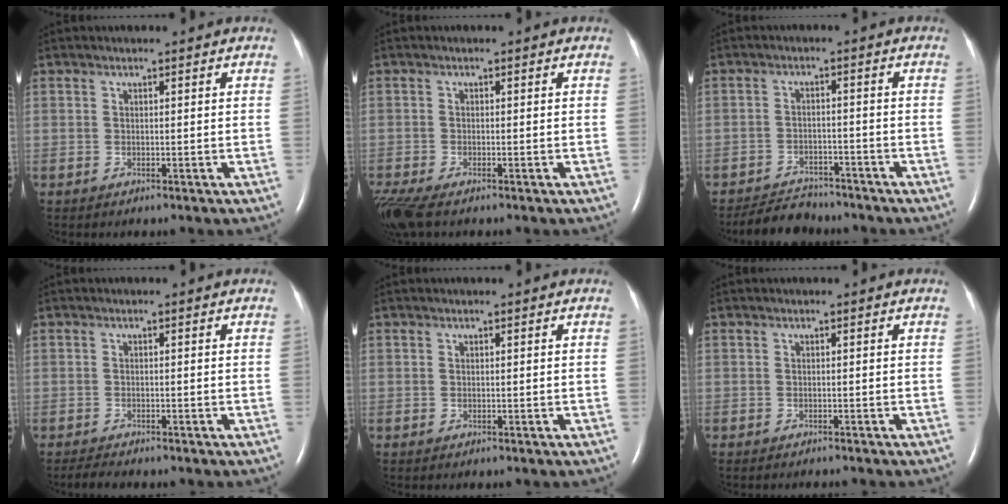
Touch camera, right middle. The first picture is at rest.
{"total": 5.6, "force": [-4.1, 1.6, 3.4], "torque": [-0.077, -0.016, -0.079]}
{"total": 5.4, "force": [-5.1, 1.7, 0.6], "torque": [-0.018, -0.011, -0.086]}
{"total": 1.8, "force": [-1.7, 0.2, 0.7], "torque": [-0.022, -0.008, -0.026]}
{"total": 0.0}
{"total": 1.5, "force": [-1.4, 0.1, 0.5], "torque": [-0.010, -0.003, -0.017]}